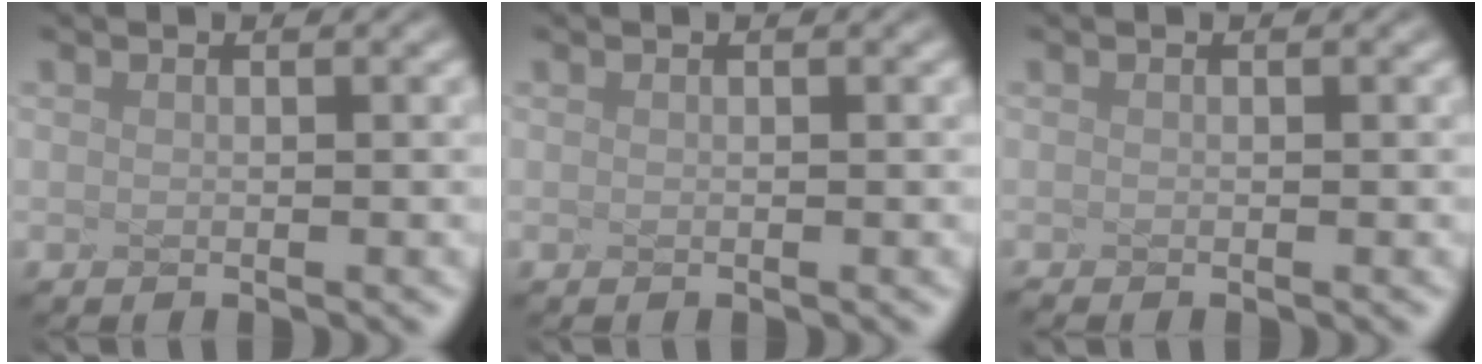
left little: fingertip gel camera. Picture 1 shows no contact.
{"total": 0.0}
{"total": 0.9, "force": [-0.9, 0.0, 0.3], "torque": [-0.001, 0.004, -0.005]}